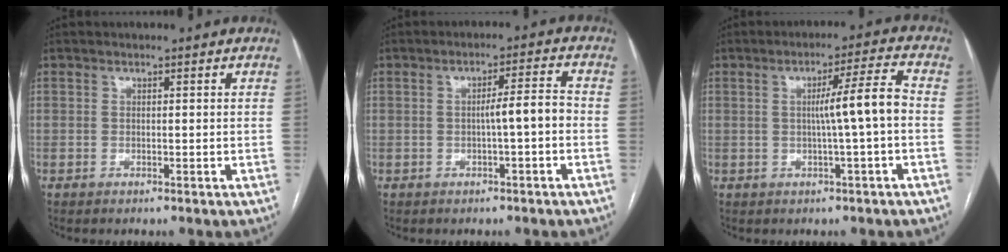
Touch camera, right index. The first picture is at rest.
{"total": 4.2, "force": [-0.8, 0.1, 4.1], "torque": [-0.060, 0.012, -0.011]}
{"total": 6.6, "force": [-0.4, -0.9, 6.6], "torque": [-0.102, 0.010, -0.004]}